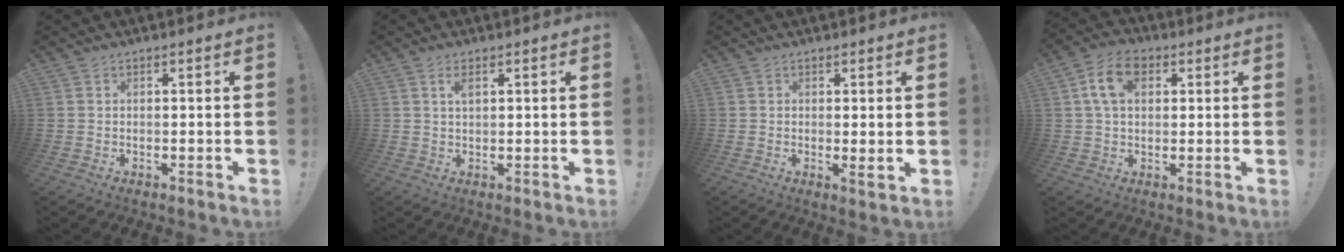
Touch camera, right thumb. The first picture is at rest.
{"total": 2.6, "force": [1.1, 1.0, 2.1], "torque": [-0.029, -0.004, 0.015]}
{"total": 2.6, "force": [0.6, -0.1, 2.5], "torque": [-0.037, -0.006, 0.008]}
{"total": 9.9, "force": [3.2, 6.4, 6.8], "torque": [-0.122, 0.012, 0.061]}